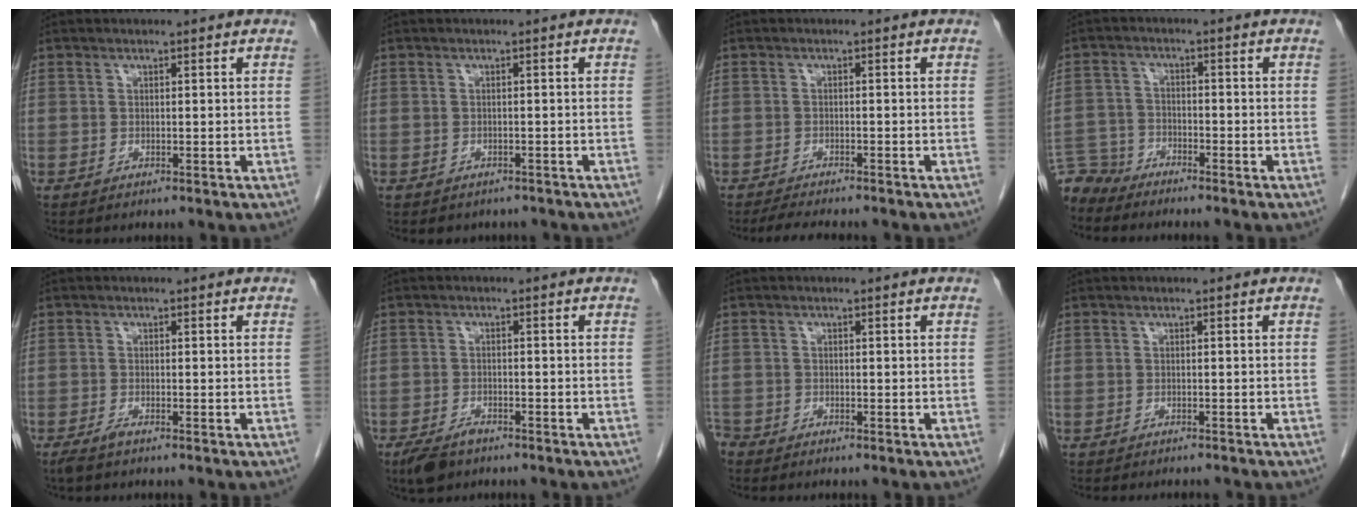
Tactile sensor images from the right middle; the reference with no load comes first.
{"total": 2.8, "force": [-2.4, 1.4, 0.4], "torque": [-0.009, 0.002, -0.030]}
{"total": 5.2, "force": [-4.6, 0.6, 2.4], "torque": [-0.038, -0.013, -0.069]}
{"total": 4.8, "force": [-4.7, 0.9, -0.5], "torque": [0.014, -0.006, -0.091]}
{"total": 1.6, "force": [-1.2, 0.2, 1.0], "torque": [-0.025, -0.005, -0.023]}
{"total": 4.0, "force": [-2.9, 1.7, 2.1], "torque": [-0.041, -0.004, -0.046]}
{"total": 1.6, "force": [-1.4, 0.6, 0.1], "torque": [-0.003, -0.002, -0.026]}
{"total": 3.0, "force": [-2.8, 0.4, 1.0], "torque": [-0.014, -0.006, -0.034]}